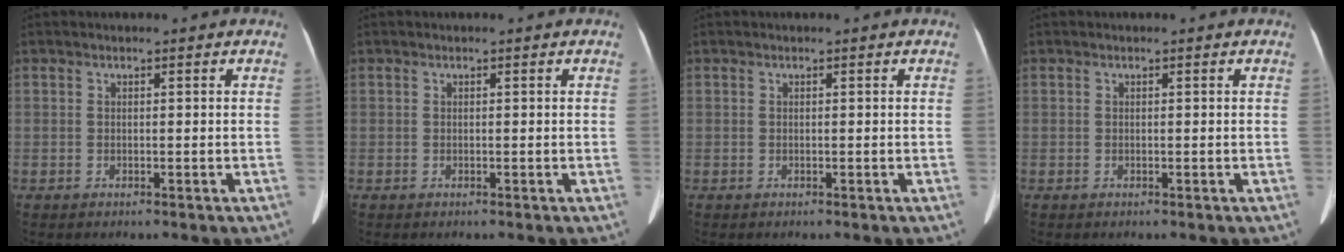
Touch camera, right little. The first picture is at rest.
{"total": 0.0}
{"total": 0.0}
{"total": 0.0}